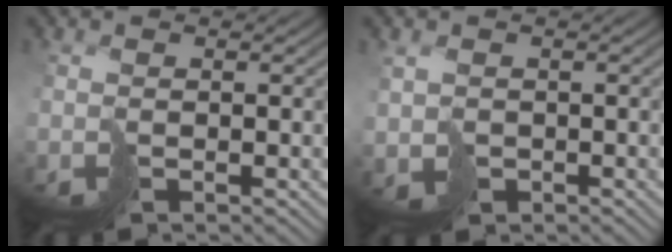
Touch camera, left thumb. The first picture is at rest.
{"total": 3.1, "force": [0.0, 2.6, 1.6], "torque": [-0.050, -0.012, 0.002]}